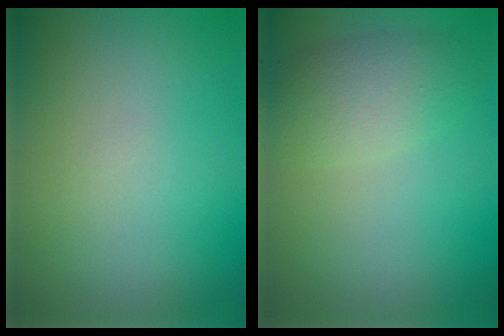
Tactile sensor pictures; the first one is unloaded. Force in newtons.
{"total": 3.5, "press": 3.4, "slide": 0.2}